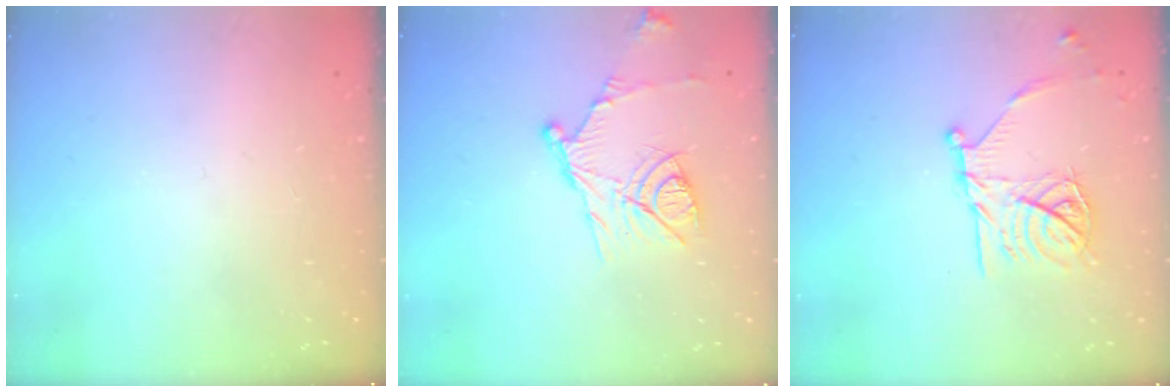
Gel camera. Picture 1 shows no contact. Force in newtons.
{"total": 12.8, "press": 12.8, "slide": 0.8}
{"total": 16.4, "press": 16.4, "slide": 0.9}